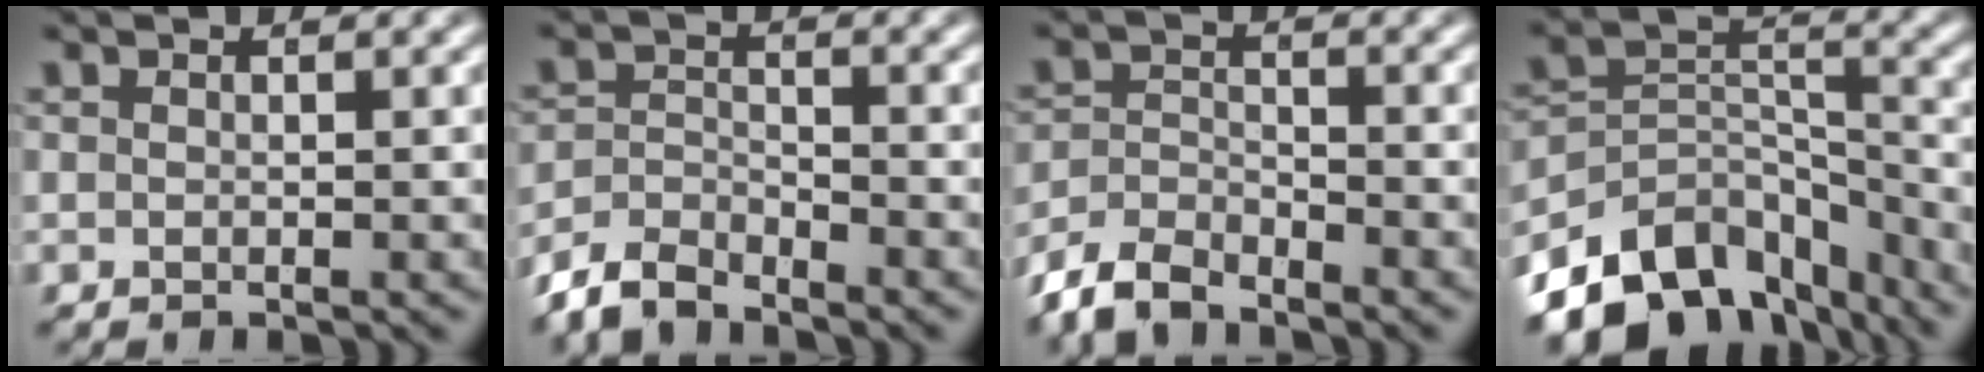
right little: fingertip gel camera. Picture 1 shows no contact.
{"total": 4.4, "force": [-3.7, 1.9, 1.5], "torque": [-0.027, -0.009, -0.065]}
{"total": 4.8, "force": [-3.8, 2.4, 1.7], "torque": [-0.032, -0.010, -0.067]}
{"total": 12.3, "force": [-7.4, 7.4, 6.4], "torque": [-0.109, -0.051, -0.101]}